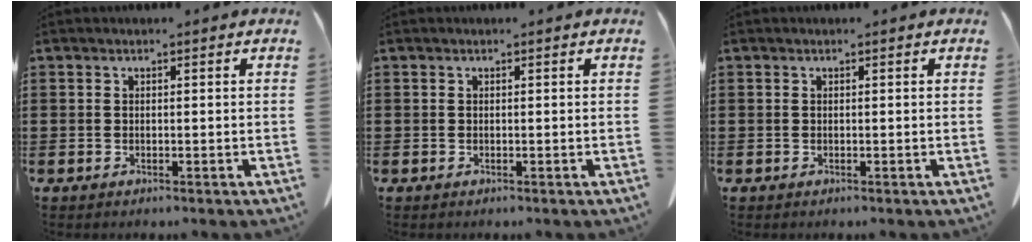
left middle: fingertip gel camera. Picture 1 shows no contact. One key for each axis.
{"total": 0.0}
{"total": 0.0}